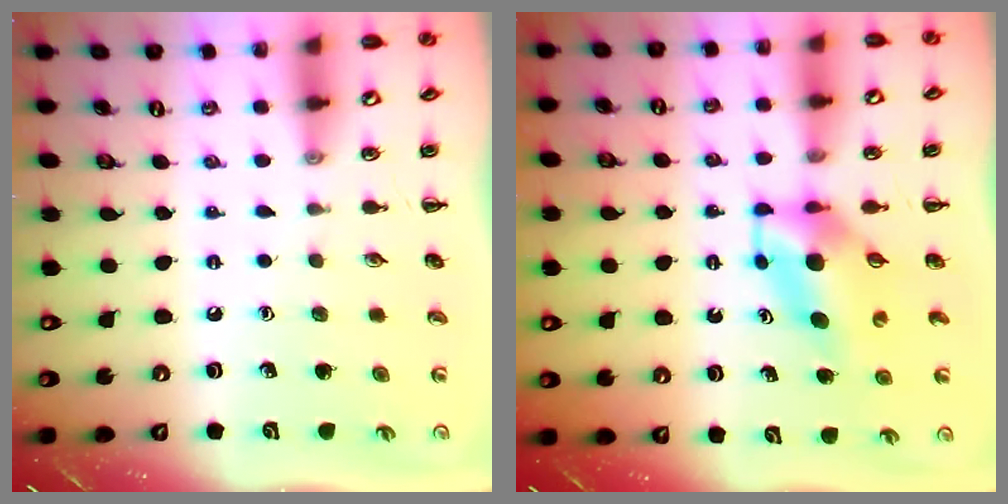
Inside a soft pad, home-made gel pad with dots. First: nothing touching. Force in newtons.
{"total": 5.6, "press": 5.5, "slide": 1.1}